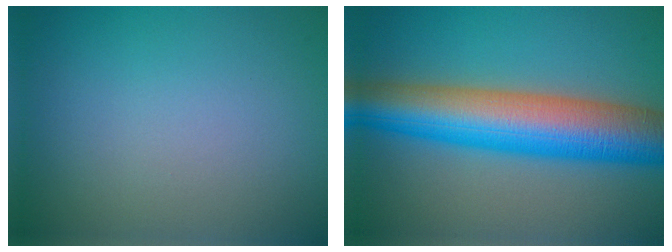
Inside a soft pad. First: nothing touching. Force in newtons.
{"total": 11.0, "press": 11.0, "slide": 0.1}